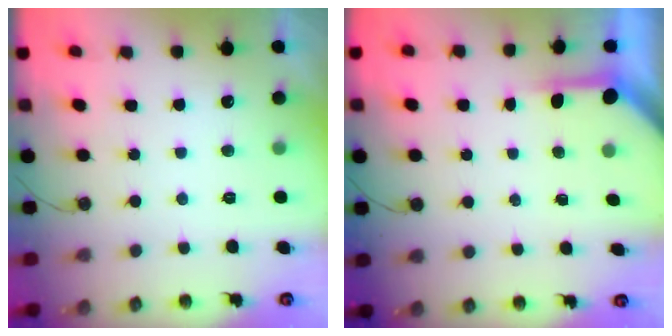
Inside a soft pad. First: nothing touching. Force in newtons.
{"total": 3.9, "press": 3.9, "slide": 0.3}